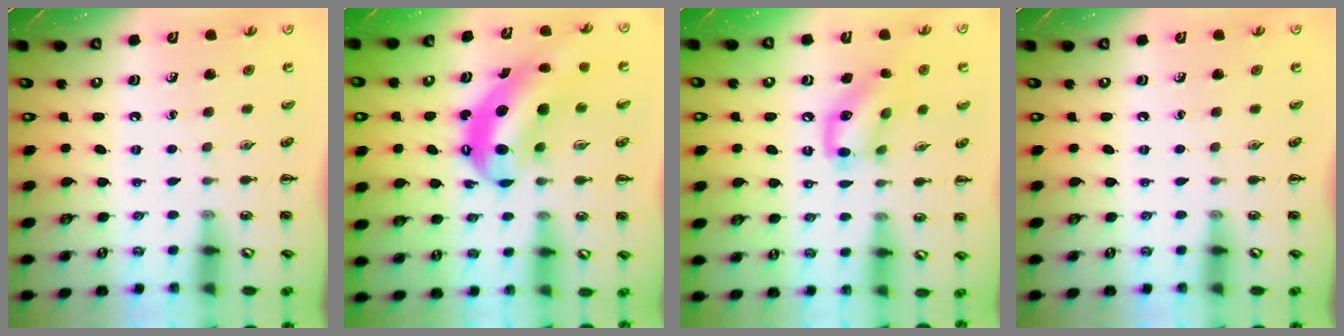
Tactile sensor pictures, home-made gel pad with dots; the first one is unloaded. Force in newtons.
{"total": 9.7, "press": 9.4, "slide": 2.4}
{"total": 12.7, "press": 12.6, "slide": 0.8}
{"total": 0.0}